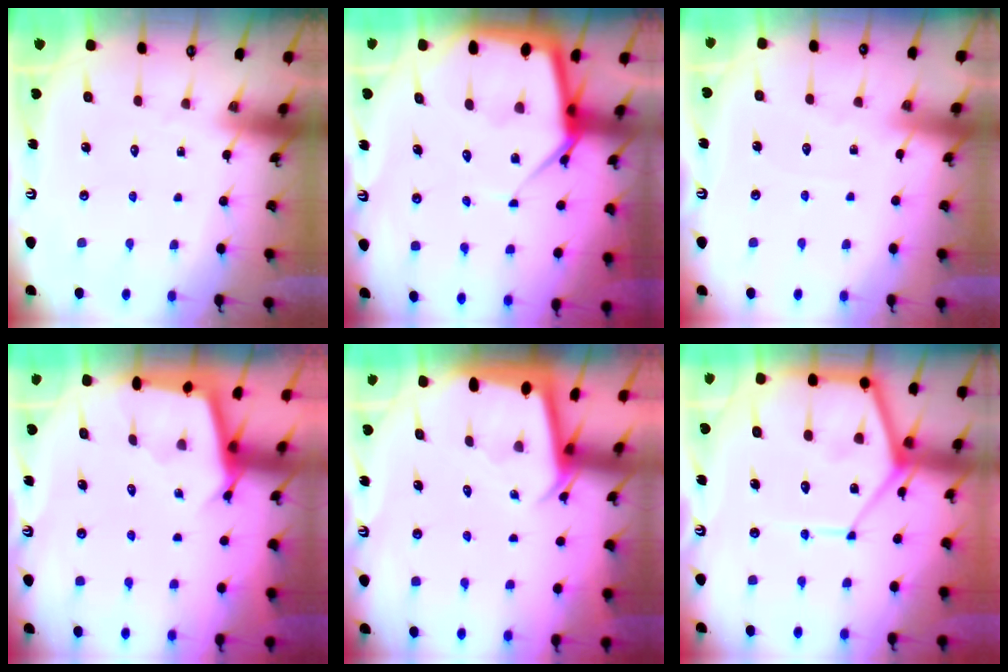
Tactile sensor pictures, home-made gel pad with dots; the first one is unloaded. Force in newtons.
{"total": 10.5, "press": 10.4, "slide": 0.9}
{"total": 3.4, "press": 3.4, "slide": 0.5}
{"total": 3.1, "press": 3.1, "slide": 0.2}
{"total": 2.3, "press": 2.3, "slide": 0.1}
{"total": 15.2, "press": 15.2, "slide": 1.5}